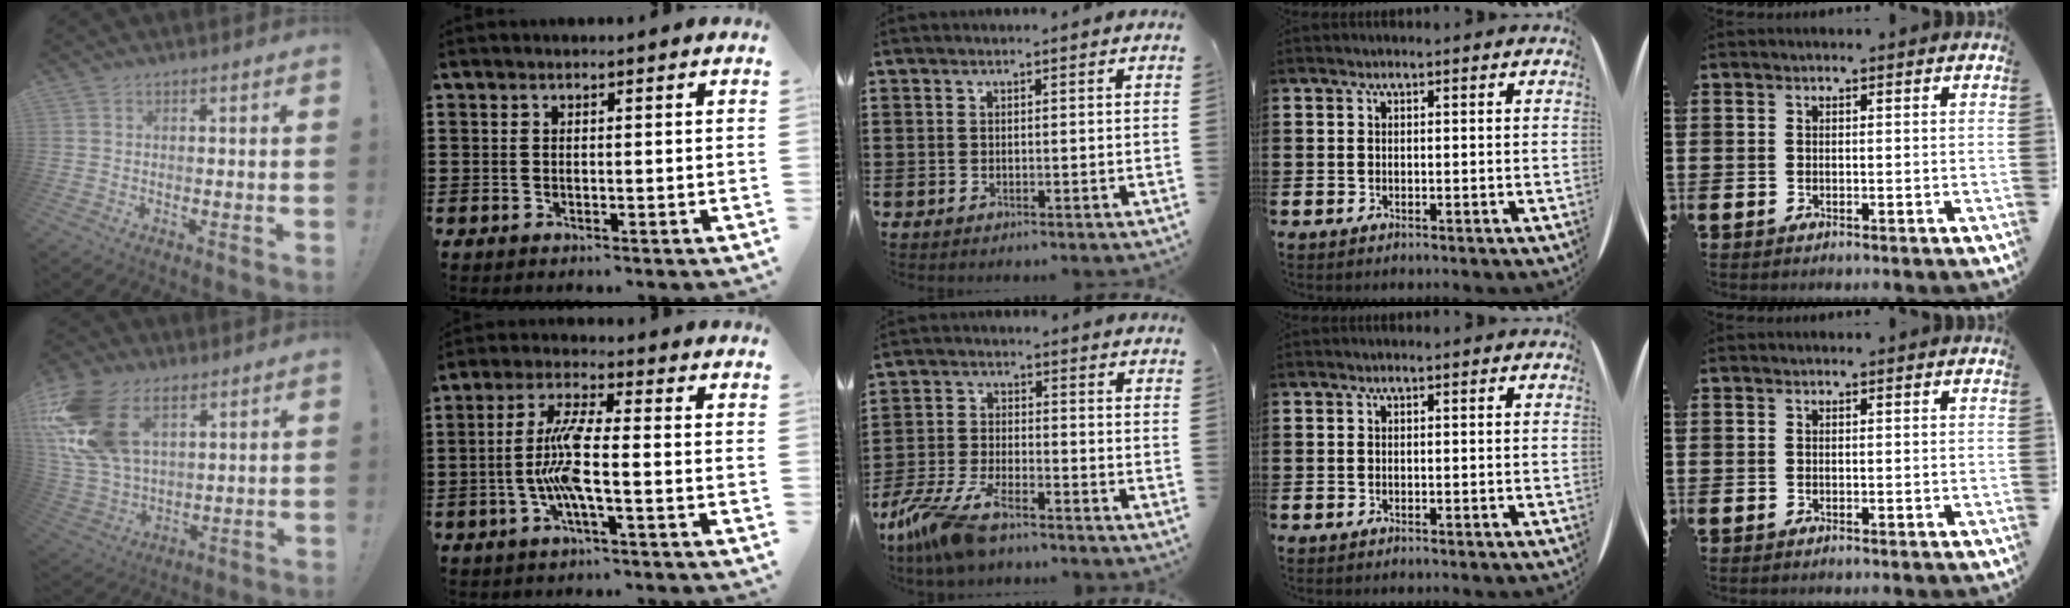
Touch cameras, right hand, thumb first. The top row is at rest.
{"thumb": {"total": 20.0, "force": [9.1, 12.8, 12.4], "torque": [-0.254, -0.032, 0.177]}, "index": {"total": 8.2, "force": [-1.8, 1.5, 7.9], "torque": [-0.180, -0.013, -0.044]}, "middle": {"total": 8.0, "force": [-6.1, 1.9, 4.8], "torque": [-0.120, -0.006, -0.122]}}